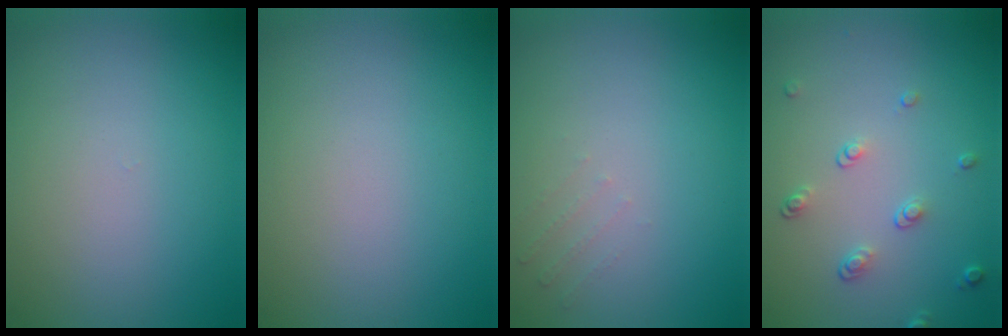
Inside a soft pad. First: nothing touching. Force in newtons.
{"total": 0.0}
{"total": 0.8, "press": 0.8, "slide": 0.2}
{"total": 1.8, "press": 1.3, "slide": 1.2}